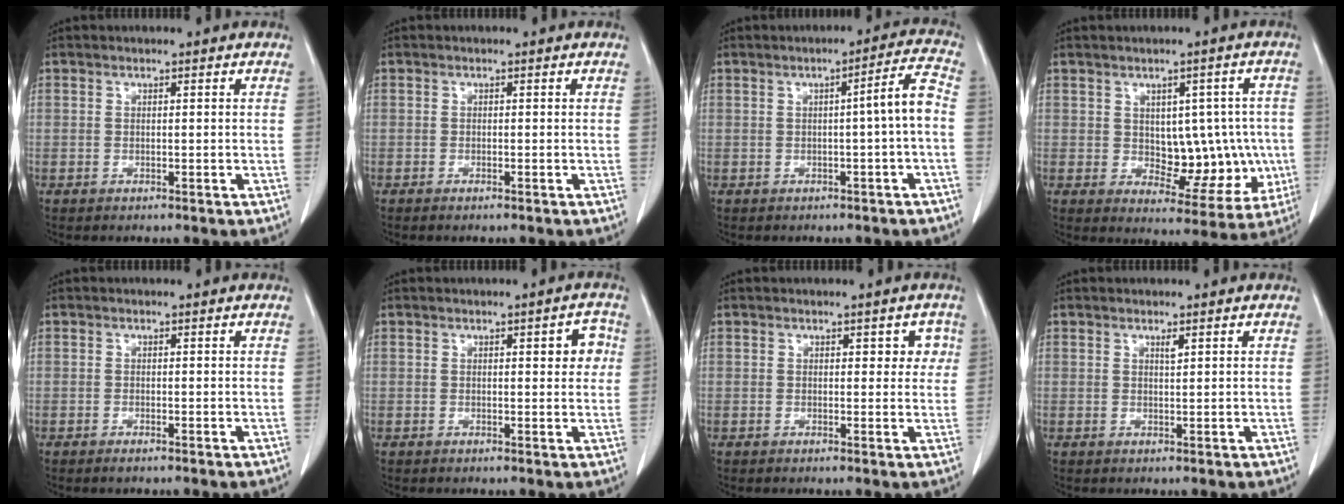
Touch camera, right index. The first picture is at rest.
{"total": 0.7, "force": [-0.6, 0.0, 0.4], "torque": [-0.012, -0.002, -0.008]}
{"total": 4.7, "force": [-0.7, -0.5, 4.7], "torque": [-0.063, 0.009, -0.012]}
{"total": 10.1, "force": [-0.3, 6.0, 8.1], "torque": [-0.082, 0.019, 0.015]}
{"total": 0.8, "force": [-0.6, 0.0, 0.4], "torque": [-0.009, -0.002, -0.009]}
{"total": 3.4, "force": [0.8, 1.2, 3.1], "torque": [-0.030, 0.006, 0.007]}
{"total": 2.9, "force": [1.0, 1.9, 2.0], "torque": [-0.008, 0.008, 0.008]}
{"total": 0.8, "force": [0.5, 0.1, 0.6], "torque": [-0.014, -0.005, 0.010]}